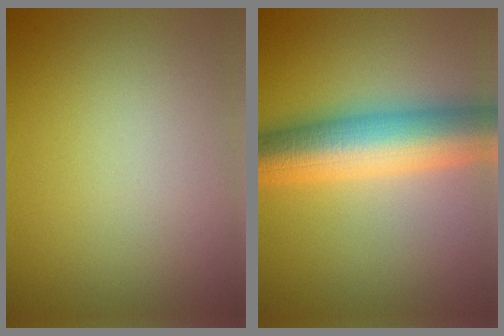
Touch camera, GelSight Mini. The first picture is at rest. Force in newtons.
{"total": 9.9, "press": 9.9, "slide": 0.0}